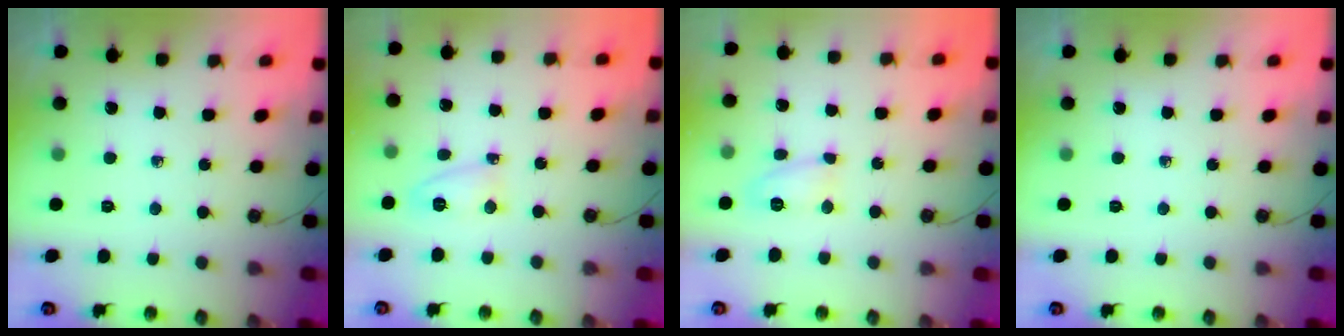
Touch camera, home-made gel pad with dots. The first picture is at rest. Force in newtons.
{"total": 3.9, "press": 3.8, "slide": 0.8}
{"total": 7.0, "press": 6.9, "slide": 0.7}
{"total": 0.0}